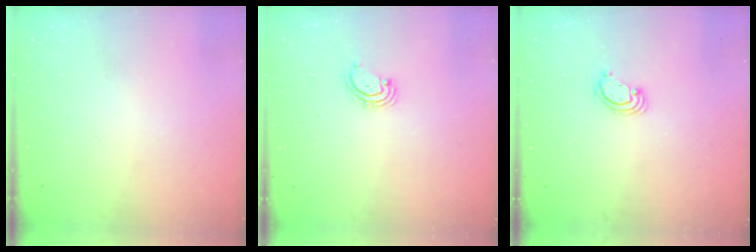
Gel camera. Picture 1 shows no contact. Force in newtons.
{"total": 2.1, "press": 2.1, "slide": 0.3}
{"total": 2.5, "press": 2.5, "slide": 0.2}